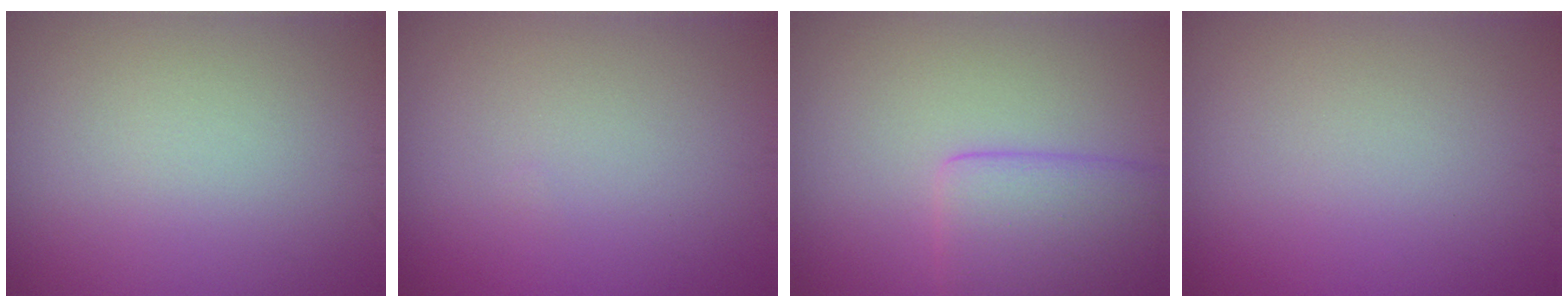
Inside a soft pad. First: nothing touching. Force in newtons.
{"total": 0.0}
{"total": 4.4, "press": 4.4, "slide": 0.2}
{"total": 0.0}